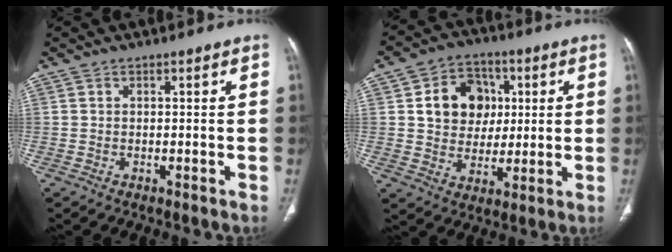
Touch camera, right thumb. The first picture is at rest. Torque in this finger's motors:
{"motor_torque": [0.52, 1.93, 0.60, -0.47, 0.02]}